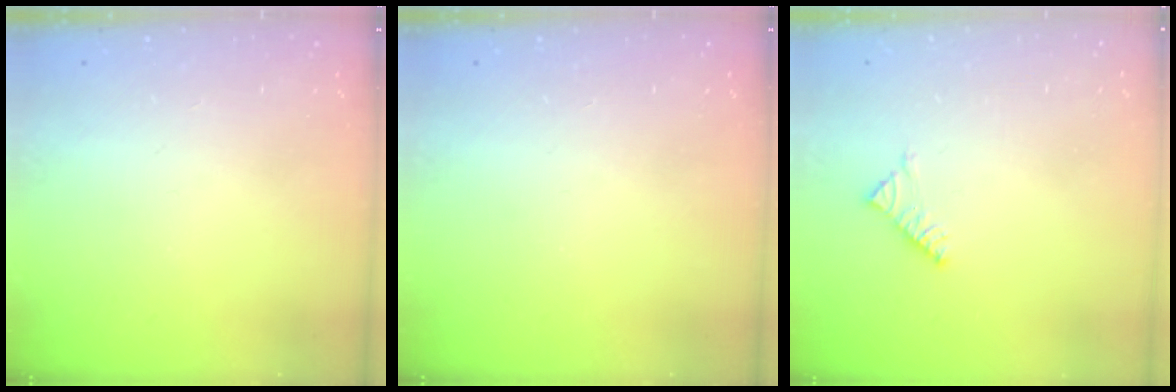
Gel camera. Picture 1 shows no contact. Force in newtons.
{"total": 0.0}
{"total": 3.6, "press": 3.5, "slide": 0.6}